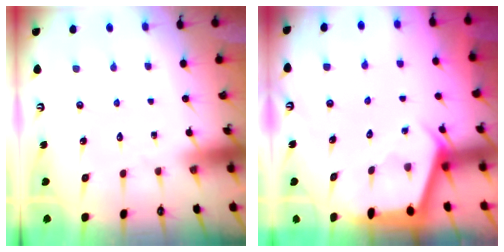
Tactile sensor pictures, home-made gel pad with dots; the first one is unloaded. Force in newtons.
{"total": 2.9, "press": 2.8, "slide": 0.4}